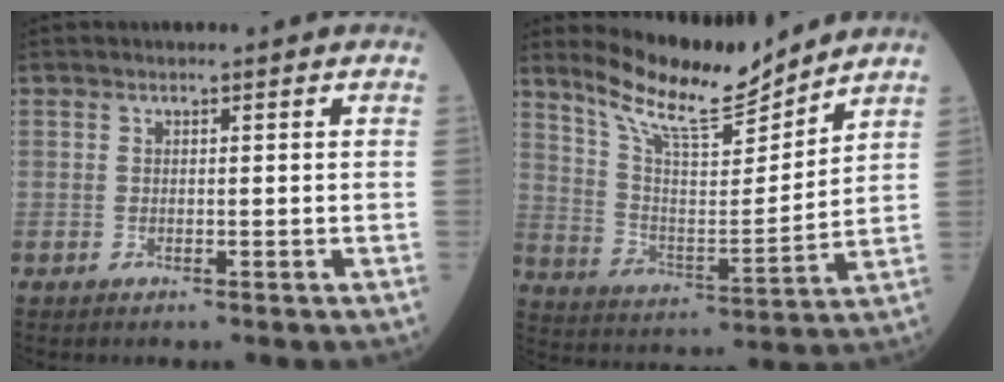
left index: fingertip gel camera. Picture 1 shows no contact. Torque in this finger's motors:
{"motor_torque": [1.07, -1.07, 0.28, 0.07]}